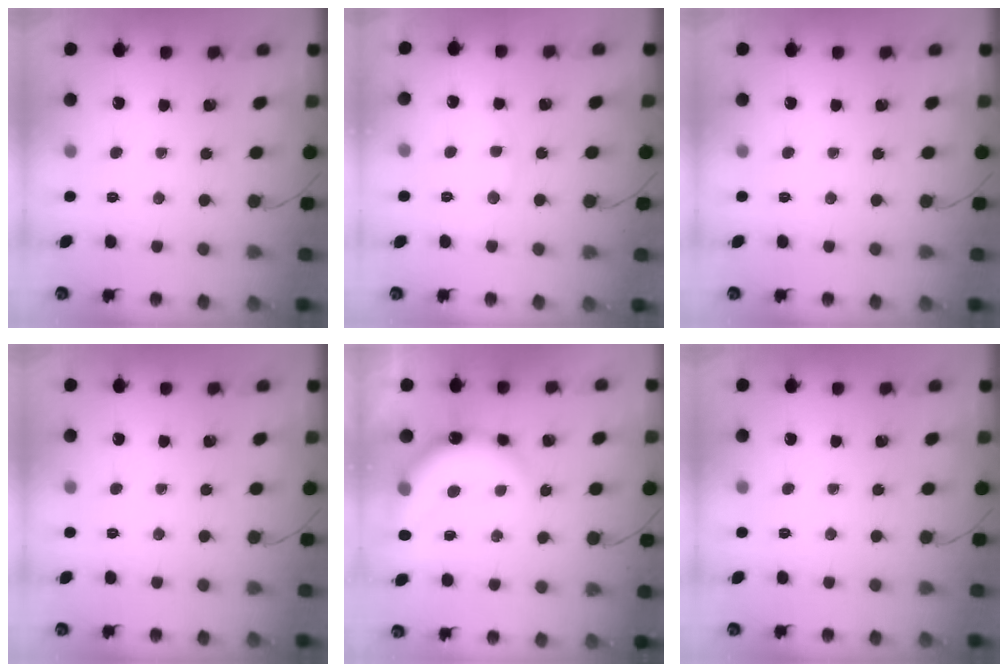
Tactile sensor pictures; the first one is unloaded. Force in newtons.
{"total": 6.6, "press": 6.3, "slide": 1.7}
{"total": 0.0}
{"total": 0.0}
{"total": 10.9, "press": 10.8, "slide": 1.5}
{"total": 0.0}